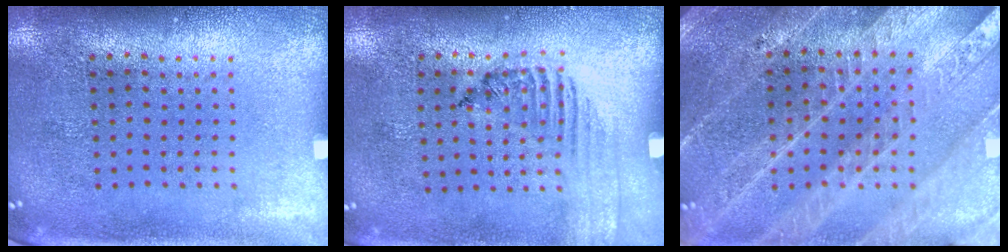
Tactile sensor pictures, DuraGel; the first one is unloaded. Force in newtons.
{"total": 1.5, "press": 1.1, "slide": 1.0}
{"total": 3.8, "press": 3.5, "slide": 1.4}